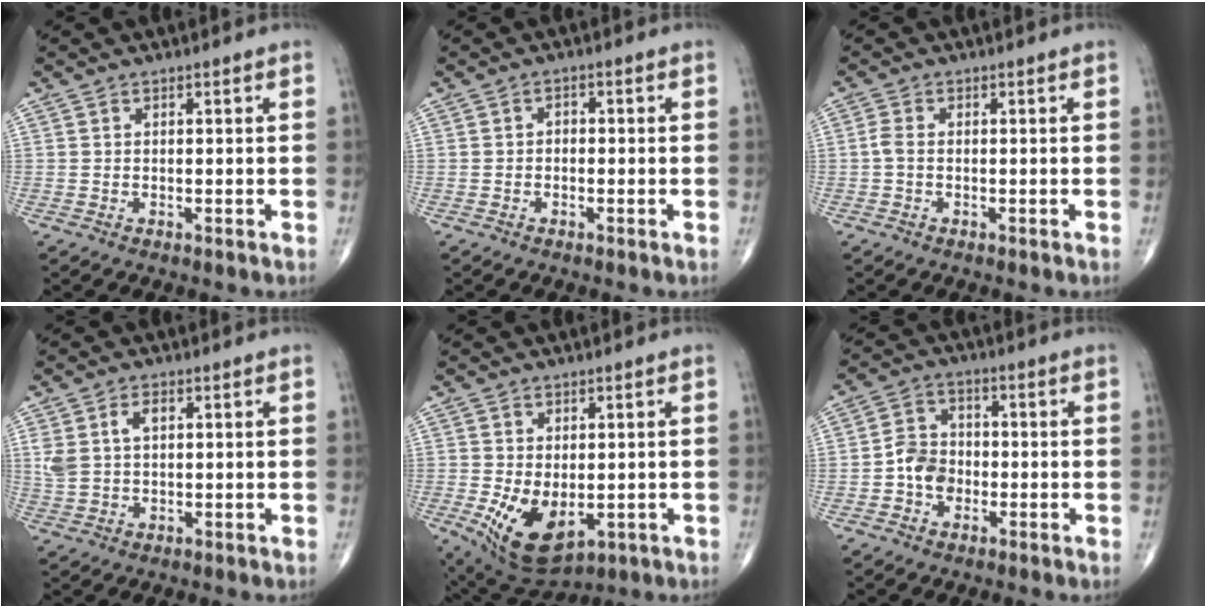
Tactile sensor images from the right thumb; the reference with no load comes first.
{"total": 1.4, "force": [-0.3, 1.1, 0.8], "torque": [-0.006, 0.007, -0.010]}
{"total": 1.7, "force": [-0.3, 0.9, 1.4], "torque": [-0.033, 0.000, -0.011]}
{"total": 5.6, "force": [1.7, 3.3, 4.1], "torque": [-0.088, 0.007, 0.039]}
{"total": 11.1, "force": [-2.3, 6.5, 8.7], "torque": [-0.141, -0.016, -0.017]}
{"total": 6.1, "force": [-1.6, 5.0, 3.2], "torque": [-0.038, 0.022, -0.038]}